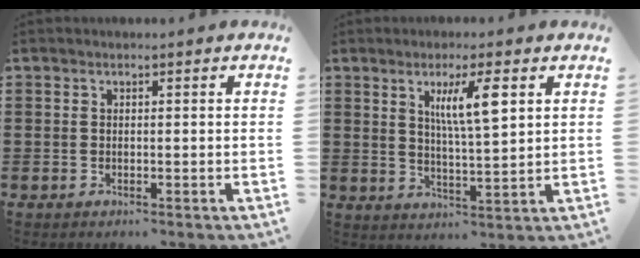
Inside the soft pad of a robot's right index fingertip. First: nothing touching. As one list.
[{"total": 6.6, "force": [2.6, 1.3, 5.9], "torque": [-0.114, 0.003, 0.040]}]